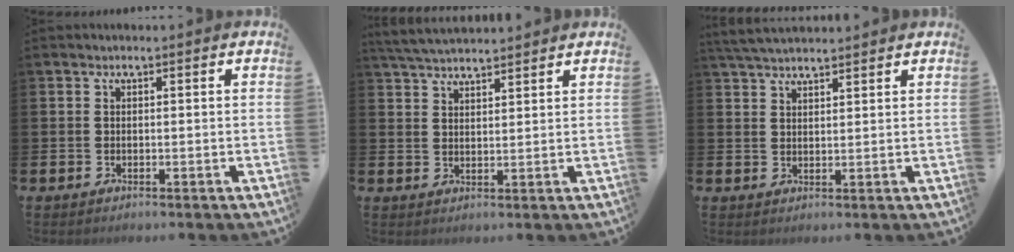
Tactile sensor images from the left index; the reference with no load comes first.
{"total": 4.2, "force": [4.1, 0.4, 0.8], "torque": [-0.025, -0.018, 0.074]}
{"total": 3.8, "force": [3.6, 0.6, 1.0], "torque": [-0.026, -0.012, 0.067]}